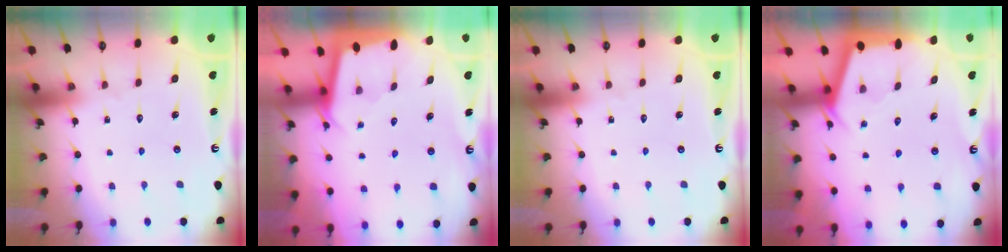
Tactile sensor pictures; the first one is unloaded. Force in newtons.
{"total": 1.9, "press": 1.9, "slide": 0.1}
{"total": 0.0}
{"total": 2.8, "press": 2.8, "slide": 0.4}